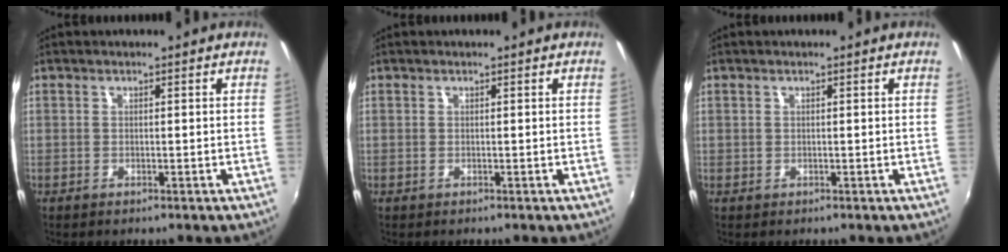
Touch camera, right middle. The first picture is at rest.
{"total": 0.0}
{"total": 0.0}